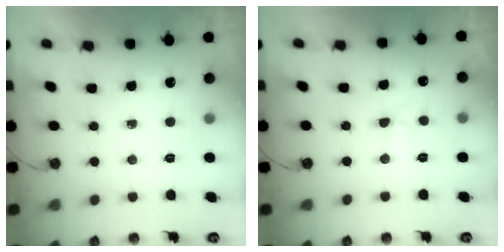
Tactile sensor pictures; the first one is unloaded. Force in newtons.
{"total": 3.6, "press": 3.6, "slide": 0.6}